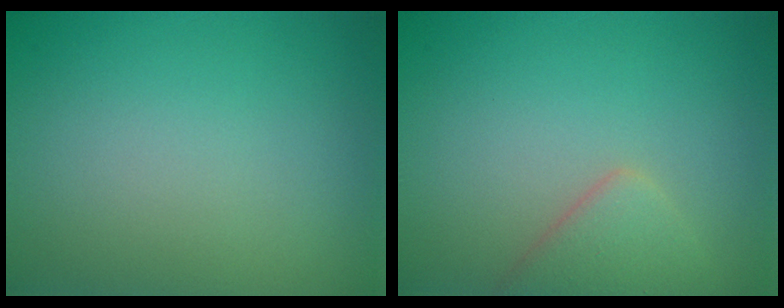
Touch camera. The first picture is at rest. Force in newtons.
{"total": 2.6, "press": 2.6, "slide": 0.2}